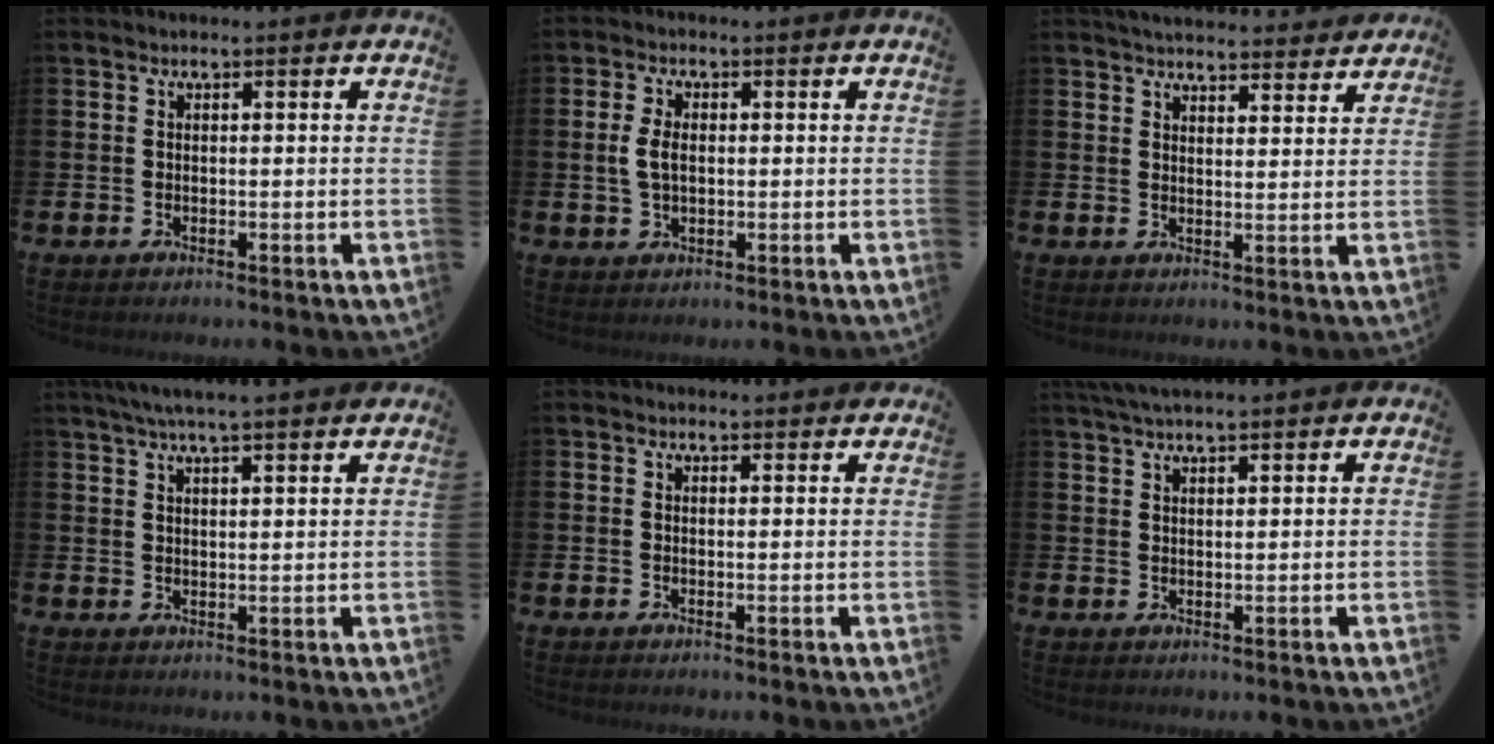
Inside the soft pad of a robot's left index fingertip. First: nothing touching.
{"total": 3.3, "force": [0.5, 2.0, 2.6], "torque": [-0.044, 0.008, 0.006]}
{"total": 4.4, "force": [4.3, 0.6, 0.5], "torque": [-0.011, -0.027, 0.076]}
{"total": 4.6, "force": [4.2, 0.0, 2.0], "torque": [-0.048, -0.007, 0.076]}
{"total": 1.0, "force": [1.0, 0.2, 0.0], "torque": [0.013, -0.004, 0.016]}
{"total": 3.4, "force": [3.1, 0.3, 1.4], "torque": [-0.034, -0.003, 0.057]}